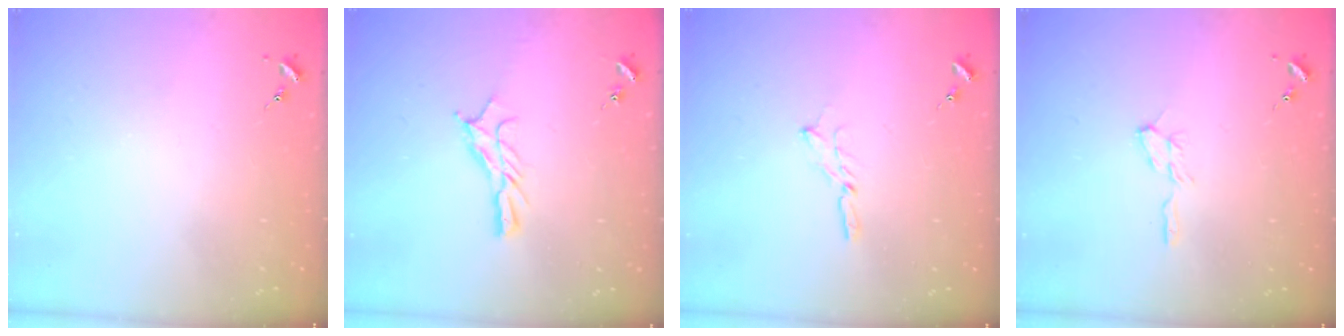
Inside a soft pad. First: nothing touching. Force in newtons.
{"total": 8.6, "press": 8.5, "slide": 0.2}
{"total": 3.5, "press": 3.5, "slide": 0.2}
{"total": 6.7, "press": 6.6, "slide": 0.7}